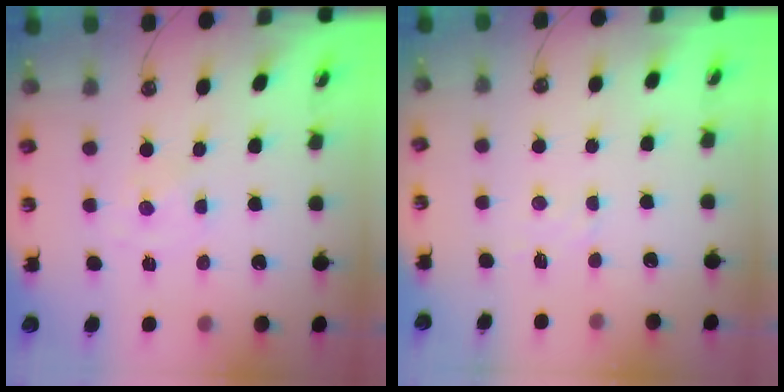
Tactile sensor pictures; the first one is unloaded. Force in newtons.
{"total": 6.2, "press": 6.1, "slide": 0.7}